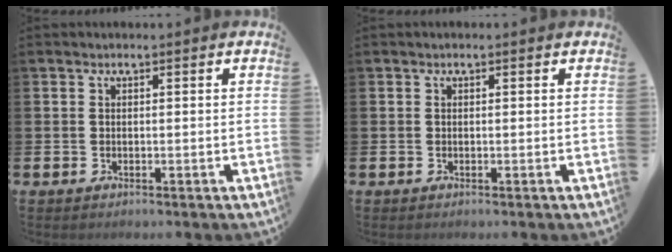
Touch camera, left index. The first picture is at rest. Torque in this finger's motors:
{"motor_torque": [0.44, -1.70, 0.18, 0.11]}